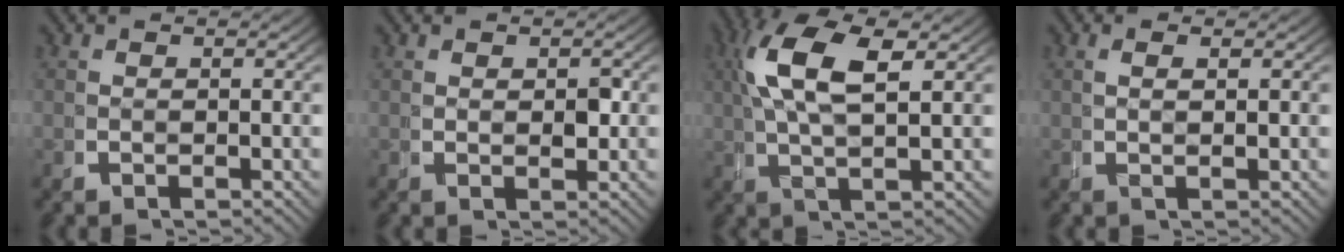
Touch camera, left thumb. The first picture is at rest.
{"total": 1.1, "force": [0.5, 0.7, 0.7], "torque": [-0.008, 0.004, 0.008]}
{"total": 6.4, "force": [2.6, 2.2, 5.5], "torque": [-0.108, 0.011, 0.049]}
{"total": 0.6, "force": [0.4, -0.3, 0.3], "torque": [-0.009, 0.011, 0.009]}